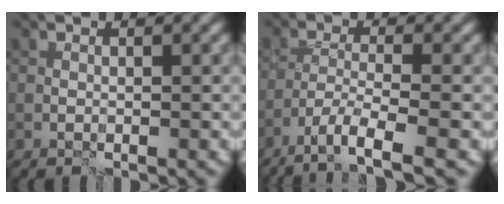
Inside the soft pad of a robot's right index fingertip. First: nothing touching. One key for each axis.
{"total": 5.7, "fx": -3.7, "fy": 1.5, "fz": 4.1, "tx": -0.075, "ty": -0.010, "tz": -0.069}